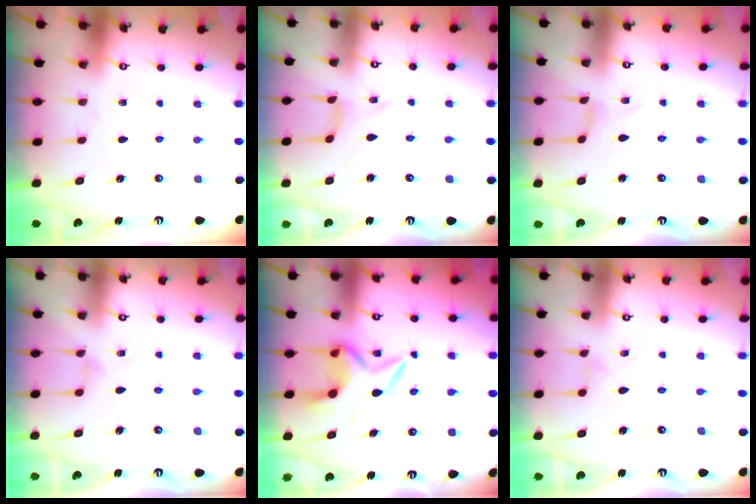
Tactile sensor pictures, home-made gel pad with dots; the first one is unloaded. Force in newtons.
{"total": 2.3, "press": 2.3, "slide": 0.5}
{"total": 0.0}
{"total": 0.9, "press": 0.8, "slide": 0.4}
{"total": 6.9, "press": 6.9, "slide": 0.6}
{"total": 0.0}